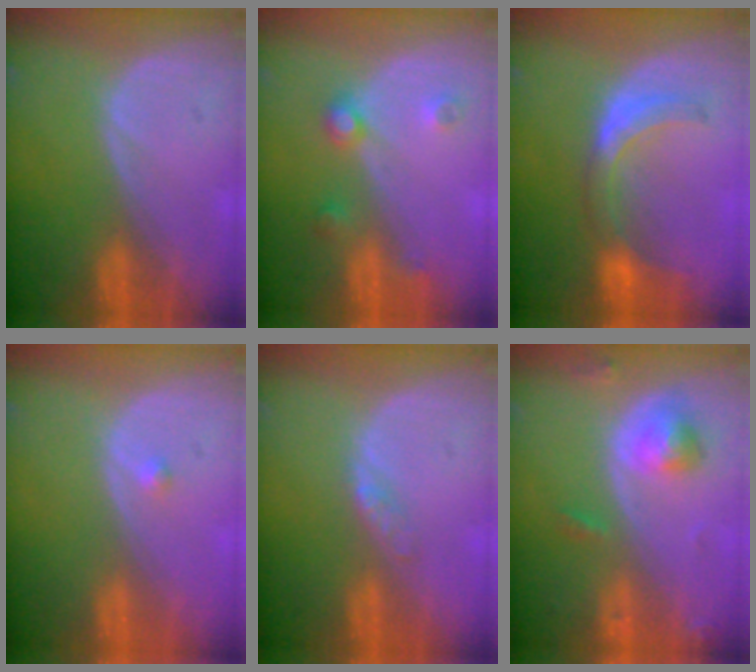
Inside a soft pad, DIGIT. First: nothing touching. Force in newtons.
{"total": 3.7, "press": 3.4, "slide": 1.4}
{"total": 6.3, "press": 6.3, "slide": 0.1}
{"total": 0.8, "press": 0.6, "slide": 0.4}
{"total": 1.7, "press": 1.7, "slide": 0.2}
{"total": 4.5, "press": 4.5, "slide": 0.6}